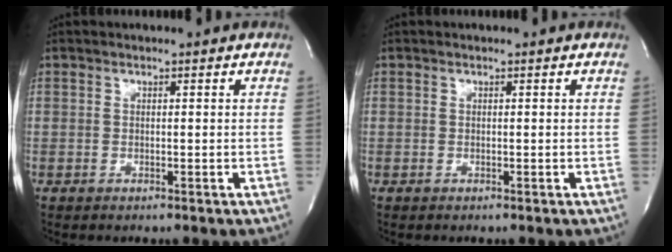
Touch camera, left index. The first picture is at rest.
{"total": 0.0}